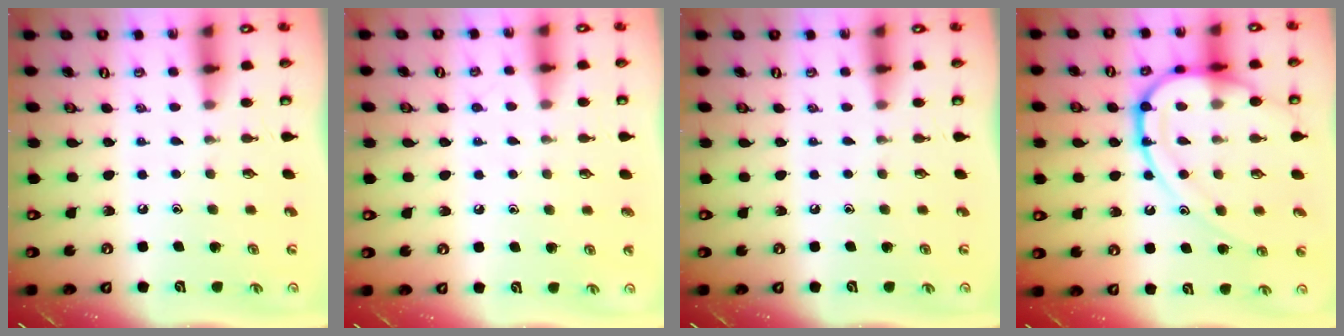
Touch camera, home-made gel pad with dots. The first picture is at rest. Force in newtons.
{"total": 5.2, "press": 5.2, "slide": 0.4}
{"total": 0.0}
{"total": 16.5, "press": 16.4, "slide": 2.0}